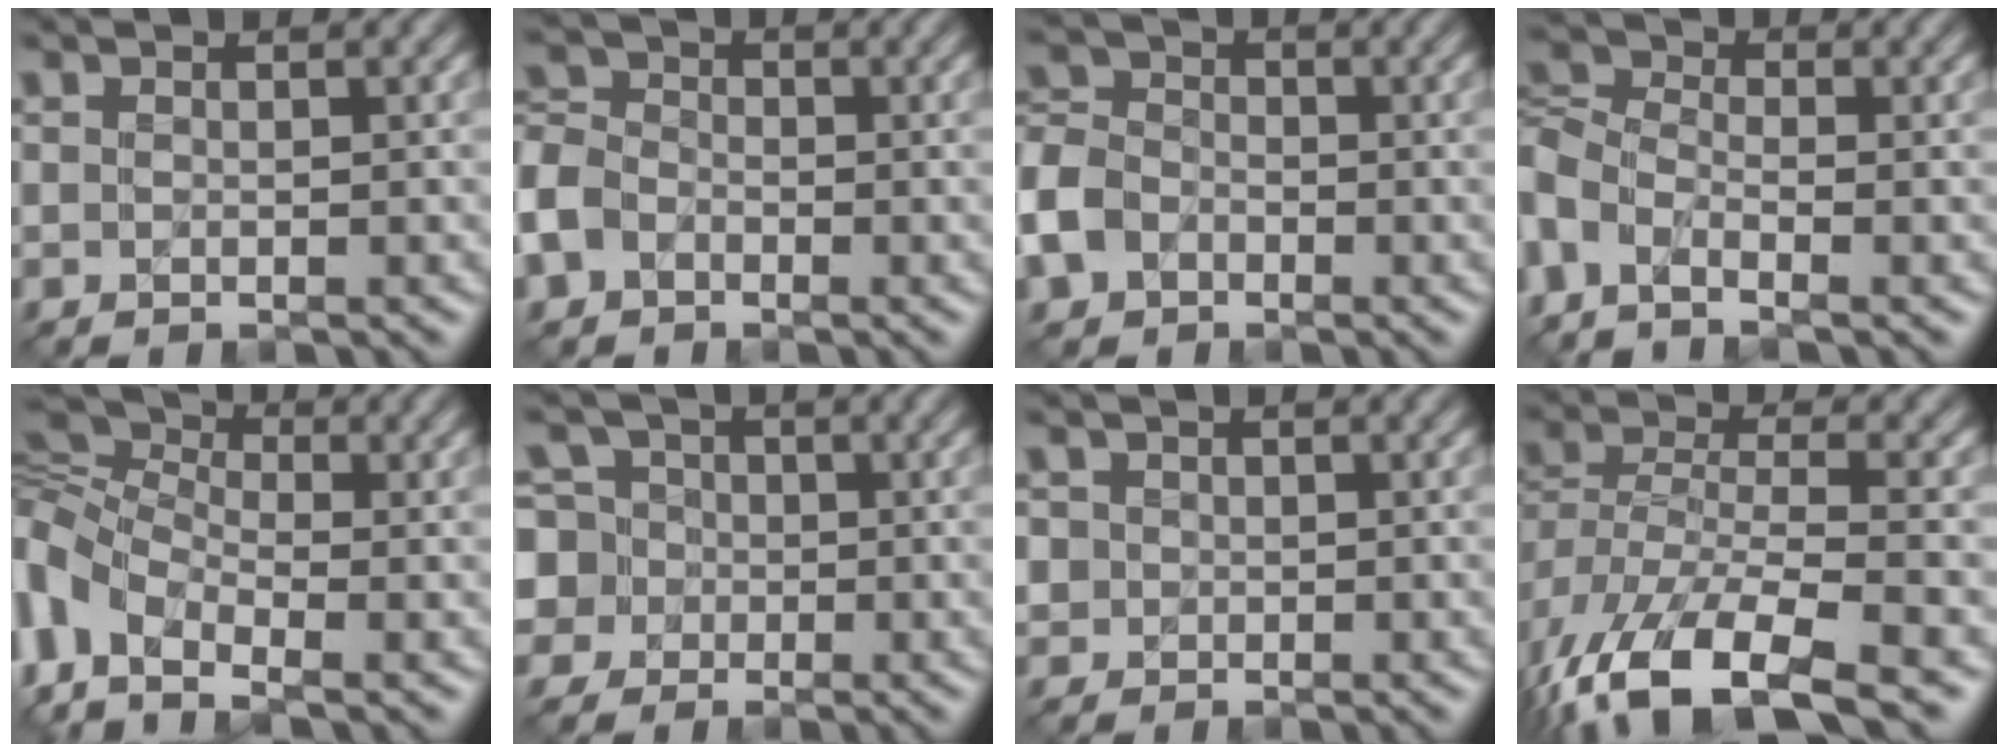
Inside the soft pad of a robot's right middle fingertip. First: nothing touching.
{"total": 3.0, "force": [-1.8, 2.2, 0.6], "torque": [-0.047, 0.010, -0.049]}
{"total": 3.4, "force": [-2.0, 2.7, 0.8], "torque": [-0.056, 0.010, -0.052]}
{"total": 4.4, "force": [-2.1, 2.6, 2.9], "torque": [-0.098, 0.001, -0.054]}
{"total": 6.5, "force": [-1.4, 4.5, 4.4], "torque": [-0.147, 0.010, -0.044]}
{"total": 4.8, "force": [-0.3, 4.8, -0.1], "torque": [-0.027, 0.034, -0.042]}
{"total": 1.1, "force": [0.1, 0.8, -0.8], "torque": [-0.002, 0.005, 0.001]}
{"total": 10.1, "force": [-6.2, 4.6, 6.5], "torque": [-0.172, -0.015, -0.098]}